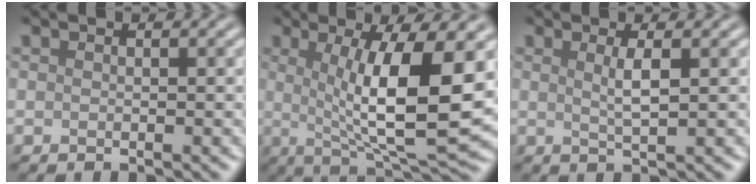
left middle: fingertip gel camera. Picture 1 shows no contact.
{"total": 10.0, "force": [1.0, 2.4, 9.7], "torque": [-0.148, -0.013, 0.024]}
{"total": 2.0, "force": [0.6, 0.5, 1.9], "torque": [-0.034, -0.001, 0.008]}